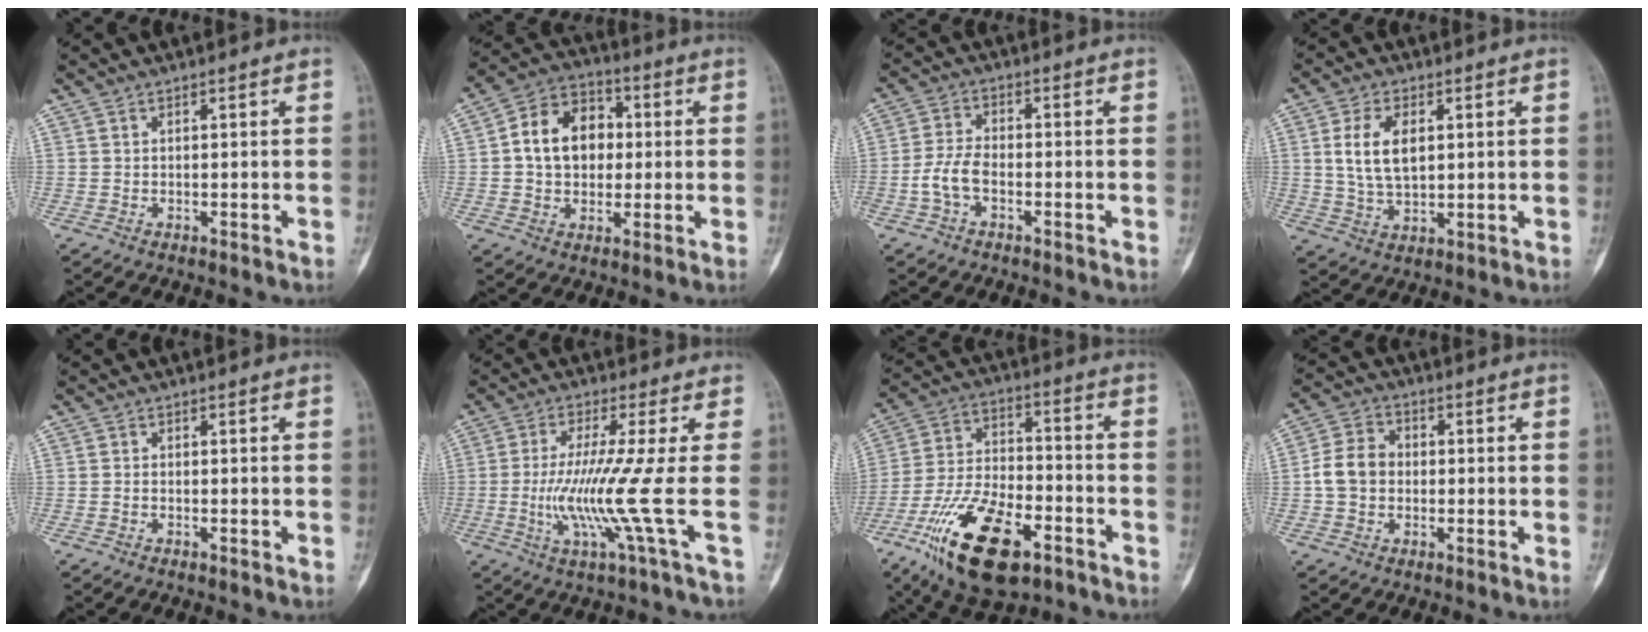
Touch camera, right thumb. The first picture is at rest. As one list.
[{"total": 13.2, "force": [1.2, 10.0, 8.5], "torque": [-0.103, 0.022, 0.013]}, {"total": 5.6, "force": [-2.0, 3.3, 4.0], "torque": [-0.082, 0.017, -0.047]}, {"total": 9.2, "force": [1.9, 5.4, 7.2], "torque": [-0.130, -0.004, 0.043]}, {"total": 0.6, "force": [-0.3, 0.4, 0.4], "torque": [0.000, 0.002, -0.008]}, {"total": 7.5, "force": [-0.9, -1.2, 7.3], "torque": [-0.167, -0.017, -0.025]}, {"total": 20.6, "force": [-10.9, 9.5, 14.7], "torque": [-0.271, 0.047, -0.189]}, {"total": 7.4, "force": [-0.5, 6.0, 4.2], "torque": [-0.061, 0.021, -0.019]}]